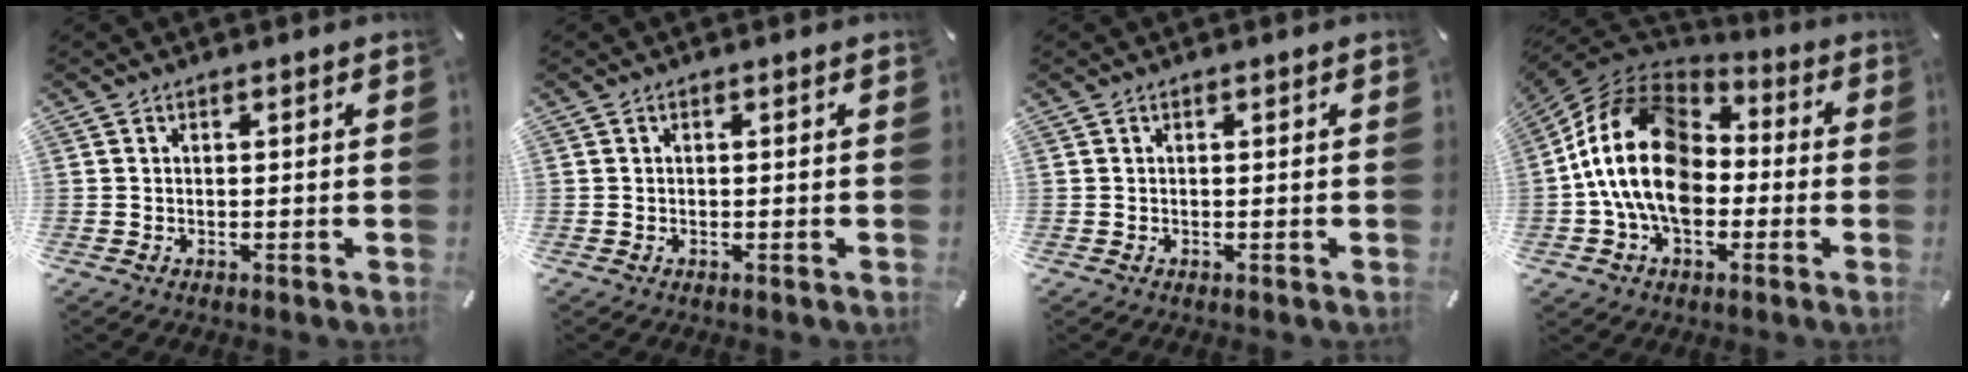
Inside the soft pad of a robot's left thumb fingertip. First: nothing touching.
{"total": 0.0}
{"total": 0.0}
{"total": 20.4, "force": [-2.2, 14.5, 14.2], "torque": [-0.288, 0.028, -0.042]}